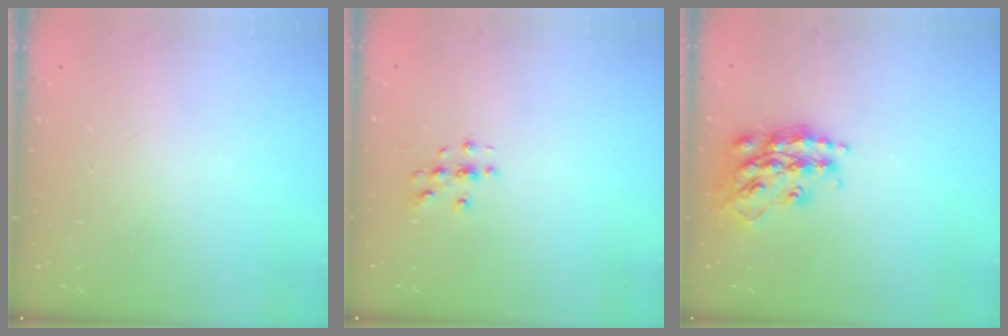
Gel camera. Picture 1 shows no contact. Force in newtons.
{"total": 3.0, "press": 3.0, "slide": 0.3}
{"total": 17.5, "press": 17.5, "slide": 1.0}